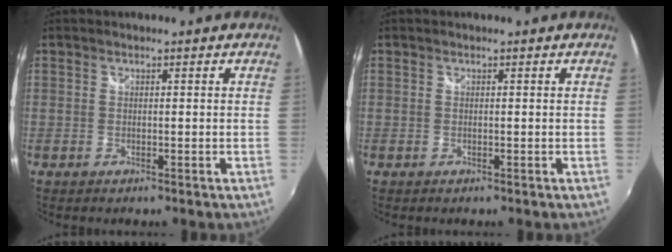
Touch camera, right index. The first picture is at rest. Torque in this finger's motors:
{"motor_torque": [-0.02, 0.02, 0.00, -0.01]}